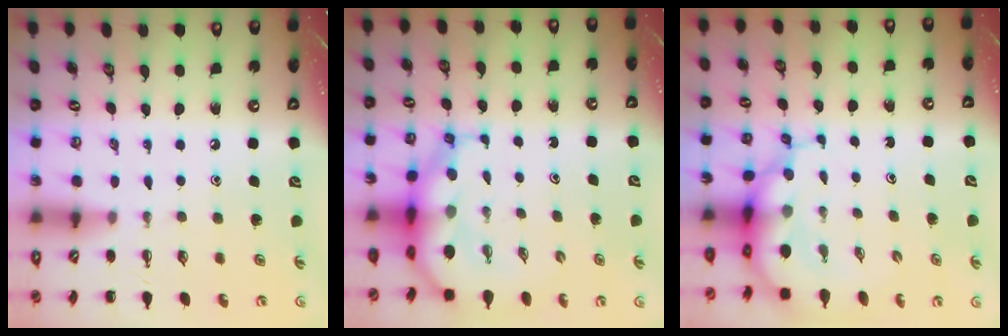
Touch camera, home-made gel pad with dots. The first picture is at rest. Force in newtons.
{"total": 8.4, "press": 8.1, "slide": 2.2}
{"total": 8.2, "press": 7.7, "slide": 2.8}